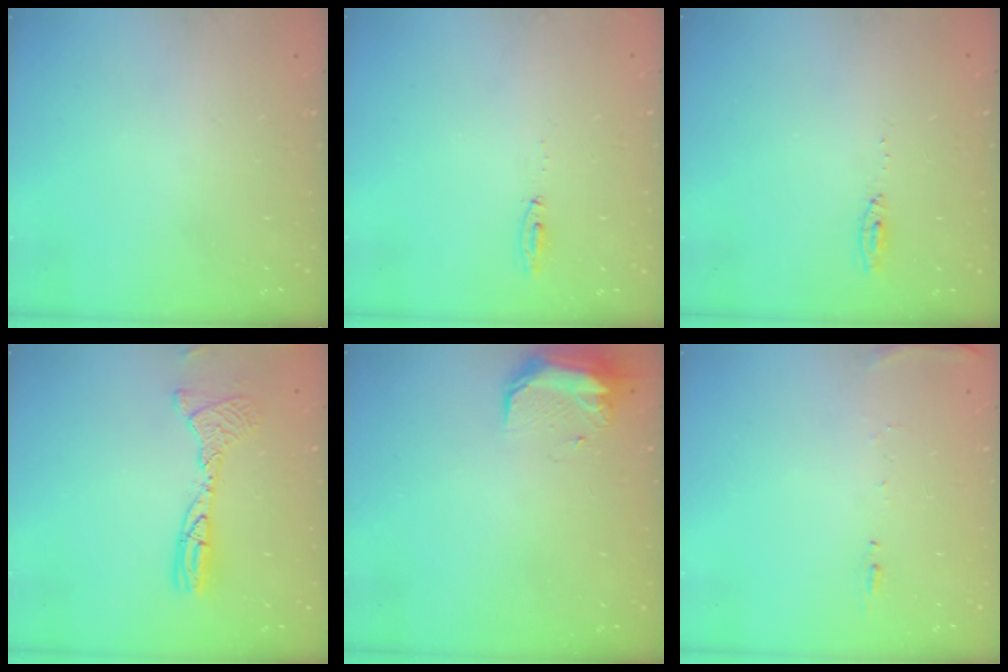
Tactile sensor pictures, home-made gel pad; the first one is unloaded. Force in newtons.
{"total": 16.2, "press": 5.8, "slide": 15.1}
{"total": 4.6, "press": 4.4, "slide": 1.3}
{"total": 11.9, "press": 11.6, "slide": 2.5}
{"total": 9.1, "press": 9.0, "slide": 1.5}
{"total": 6.6, "press": 6.5, "slide": 0.7}